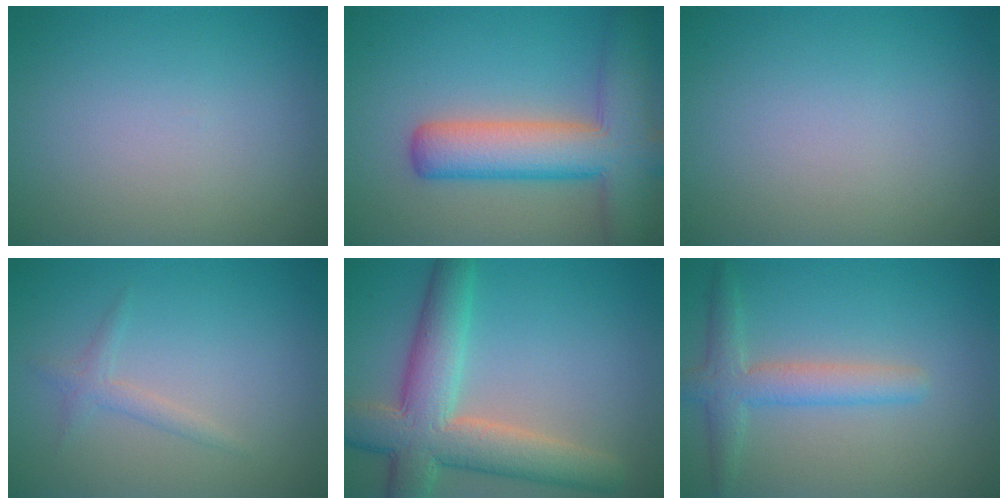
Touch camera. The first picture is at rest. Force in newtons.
{"total": 8.8, "press": 8.8, "slide": 0.5}
{"total": 0.0}
{"total": 1.3, "press": 1.3, "slide": 0.0}
{"total": 8.3, "press": 8.3, "slide": 0.7}
{"total": 3.4, "press": 3.4, "slide": 0.2}